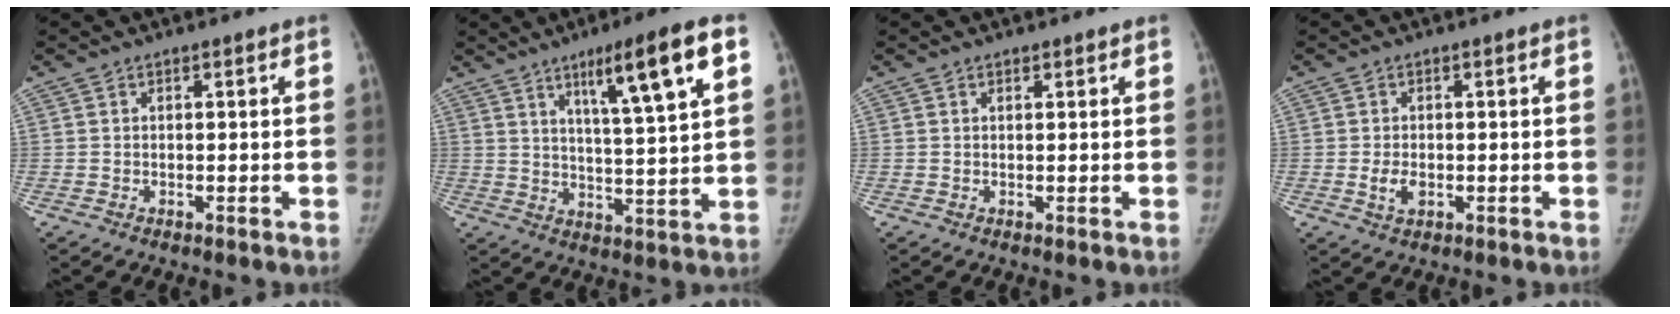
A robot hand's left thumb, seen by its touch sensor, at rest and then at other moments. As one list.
[{"total": 13.5, "force": [6.5, 1.3, 11.7], "torque": [-0.184, -0.021, 0.103]}, {"total": 0.6, "force": [0.5, 0.2, 0.3], "torque": [-0.008, -0.003, 0.007]}, {"total": 3.0, "force": [-0.5, 1.8, 2.3], "torque": [-0.044, -0.003, -0.005]}]